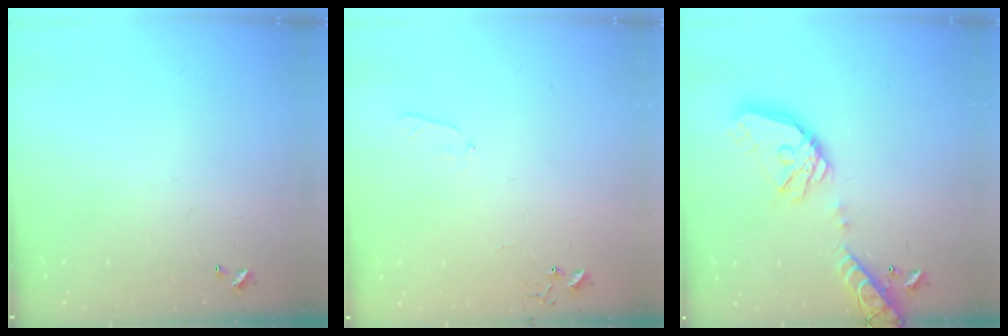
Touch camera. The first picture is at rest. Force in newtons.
{"total": 3.9, "press": 3.9, "slide": 0.6}
{"total": 18.9, "press": 18.8, "slide": 2.4}